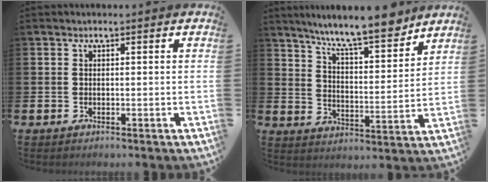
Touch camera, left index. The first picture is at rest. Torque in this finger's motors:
{"motor_torque": [0.54, -0.67, 1.05, 0.21]}